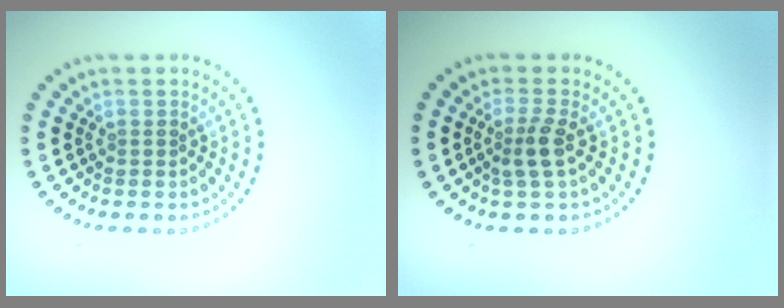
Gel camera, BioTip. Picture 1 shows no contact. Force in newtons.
{"total": 2.2, "press": 1.9, "slide": 1.2}